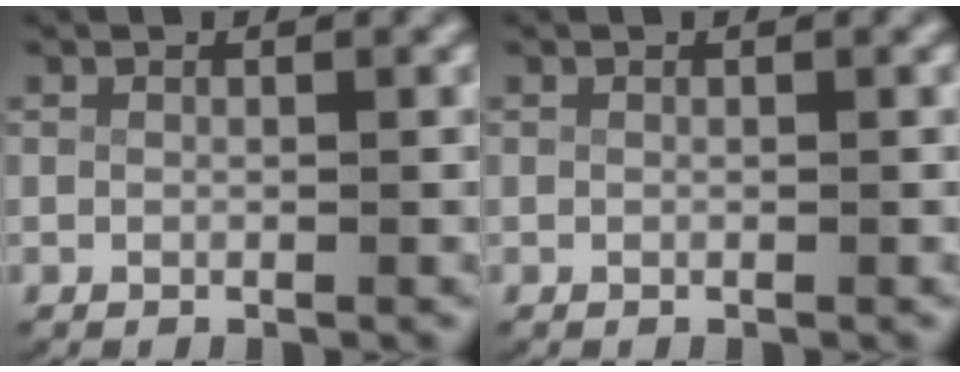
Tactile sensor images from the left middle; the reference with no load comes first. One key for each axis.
{"total": 0.0}